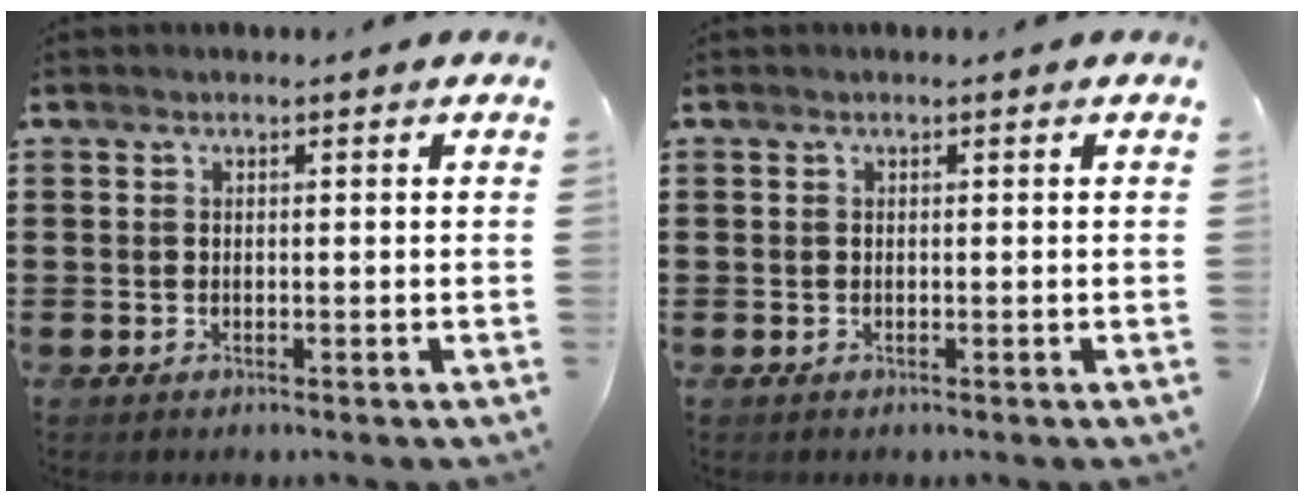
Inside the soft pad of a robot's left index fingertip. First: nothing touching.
{"total": 0.0}